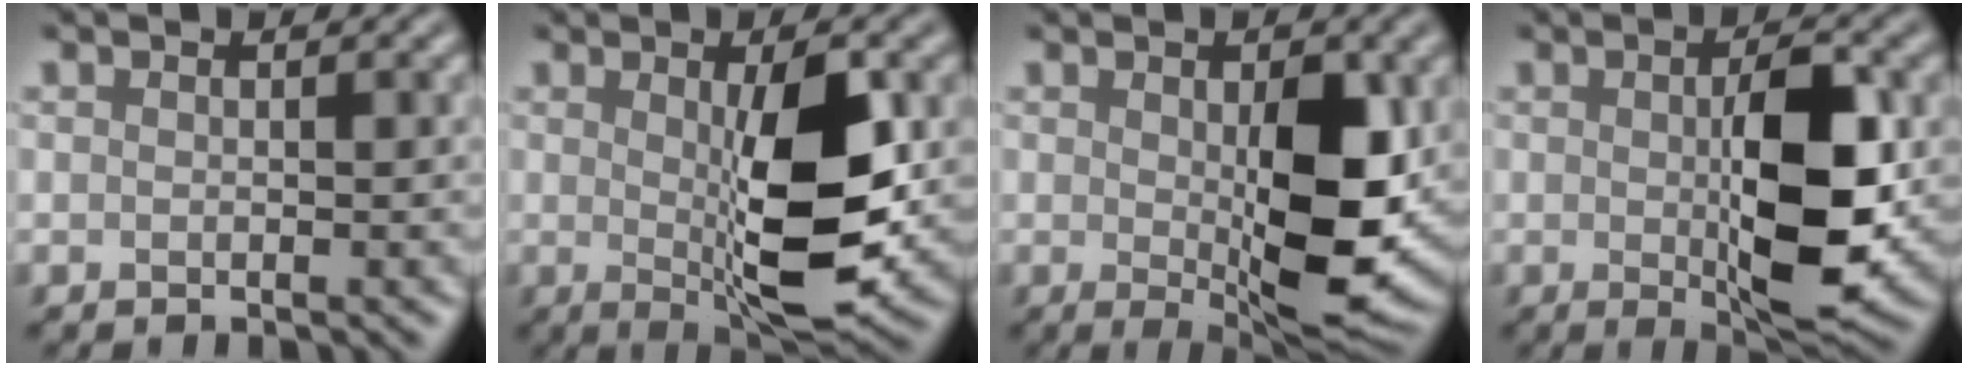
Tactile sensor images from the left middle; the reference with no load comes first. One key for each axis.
{"total": 7.8, "fx": 0.1, "fy": 2.1, "fz": 7.5, "tx": -0.122, "ty": -0.012, "tz": 0.009}
{"total": 7.9, "fx": -0.1, "fy": 2.8, "fz": 7.4, "tx": -0.117, "ty": -0.013, "tz": 0.010}
{"total": 8.0, "fx": -0.3, "fy": 2.7, "fz": 7.5, "tx": -0.123, "ty": -0.008, "tz": 0.003}